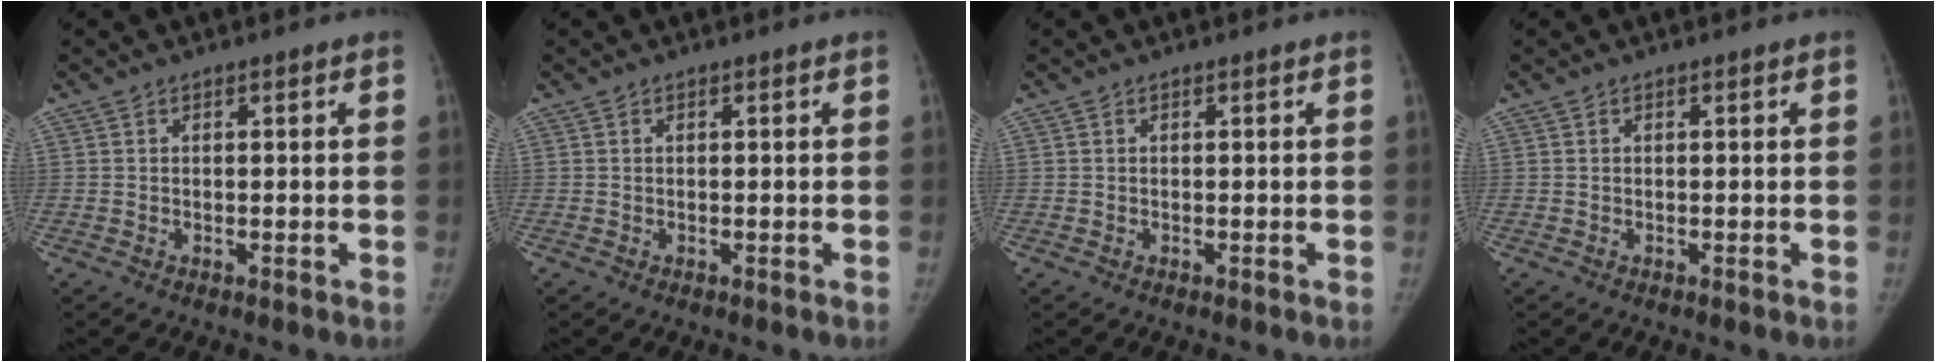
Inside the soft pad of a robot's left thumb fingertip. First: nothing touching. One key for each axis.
{"total": 0.0}
{"total": 0.0}
{"total": 0.0}